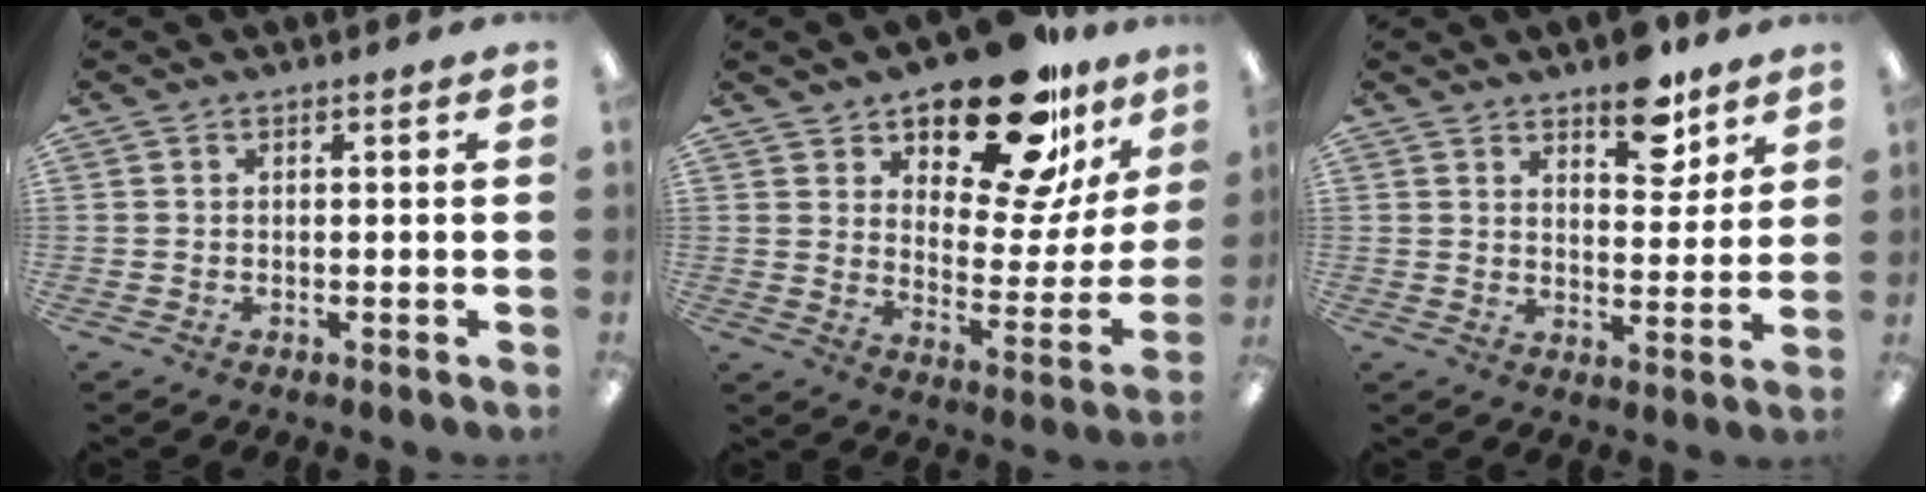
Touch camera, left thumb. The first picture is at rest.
{"total": 22.2, "force": [17.4, 7.8, 11.3], "torque": [-0.167, -0.124, 0.291]}
{"total": 9.6, "force": [7.0, 4.6, 4.7], "torque": [-0.041, -0.044, 0.117]}